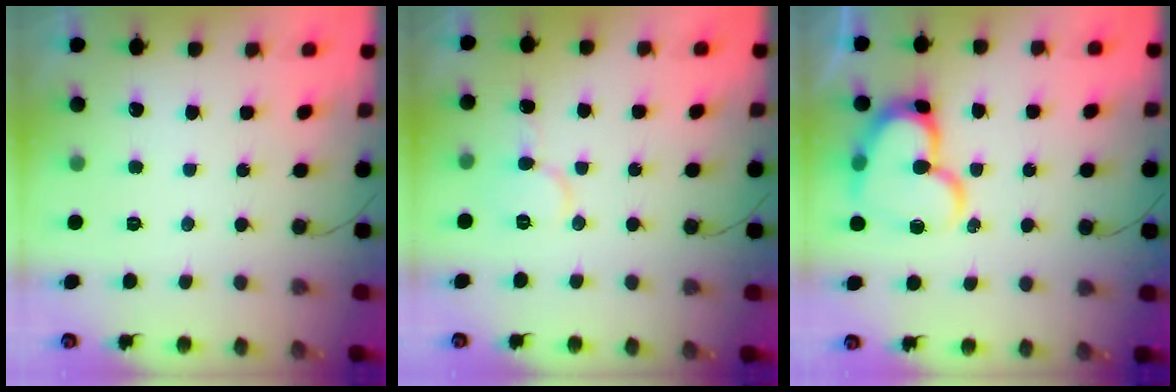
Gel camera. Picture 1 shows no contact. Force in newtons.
{"total": 5.8, "press": 5.8, "slide": 0.4}
{"total": 16.6, "press": 16.6, "slide": 1.5}